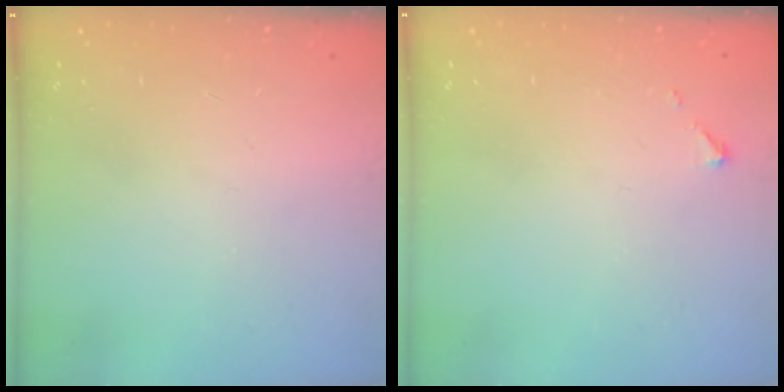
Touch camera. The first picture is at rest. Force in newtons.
{"total": 2.6, "press": 2.6, "slide": 0.3}